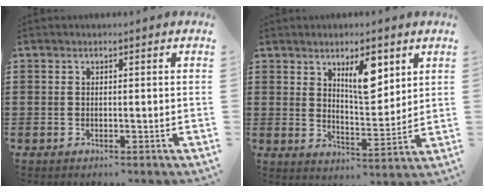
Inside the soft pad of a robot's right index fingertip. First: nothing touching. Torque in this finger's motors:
{"motor_torque": [0.20, 0.28, 0.21, 0.04]}